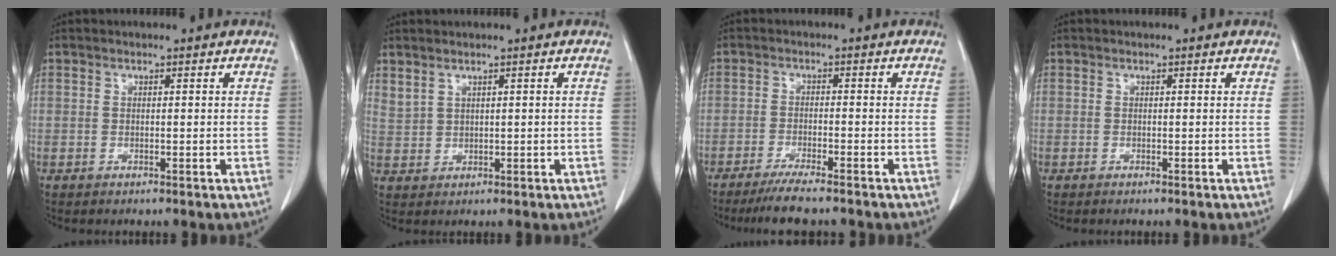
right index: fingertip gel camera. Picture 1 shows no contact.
{"total": 10.1, "force": [5.5, 6.6, 5.4], "torque": [-0.162, 0.011, 0.142]}
{"total": 6.2, "force": [-5.1, 0.0, 3.5], "torque": [-0.053, -0.015, -0.085]}
{"total": 0.0}